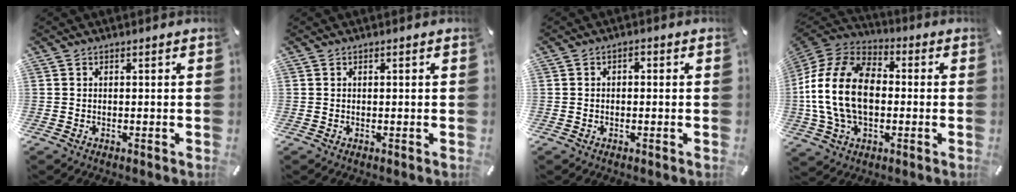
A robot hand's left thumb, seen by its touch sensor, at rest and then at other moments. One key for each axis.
{"total": 0.0}
{"total": 1.5, "fx": -0.2, "fy": 0.9, "fz": 1.1, "tx": -0.022, "ty": 0.005, "tz": -0.006}
{"total": 18.2, "fx": -1.4, "fy": 12.6, "fz": 13.0, "tx": -0.283, "ty": 0.017, "tz": -0.029}